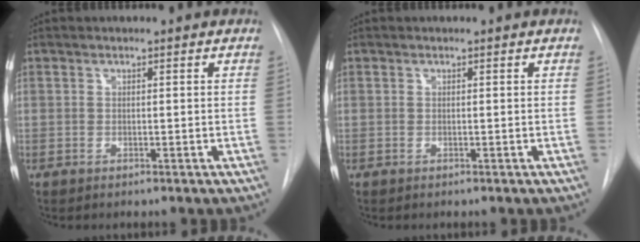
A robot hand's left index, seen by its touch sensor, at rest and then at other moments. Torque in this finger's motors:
{"motor_torque": [-0.01, 0.01, 0.00, 0.00]}